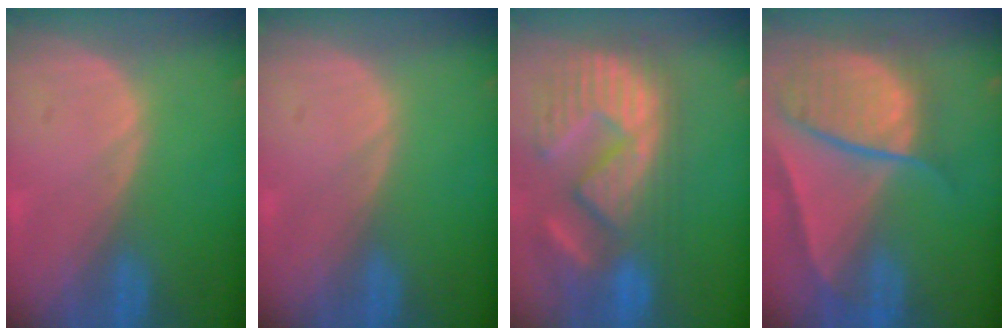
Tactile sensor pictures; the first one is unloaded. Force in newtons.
{"total": 0.0}
{"total": 14.0, "press": 12.2, "slide": 6.7}
{"total": 10.4, "press": 8.8, "slide": 5.6}